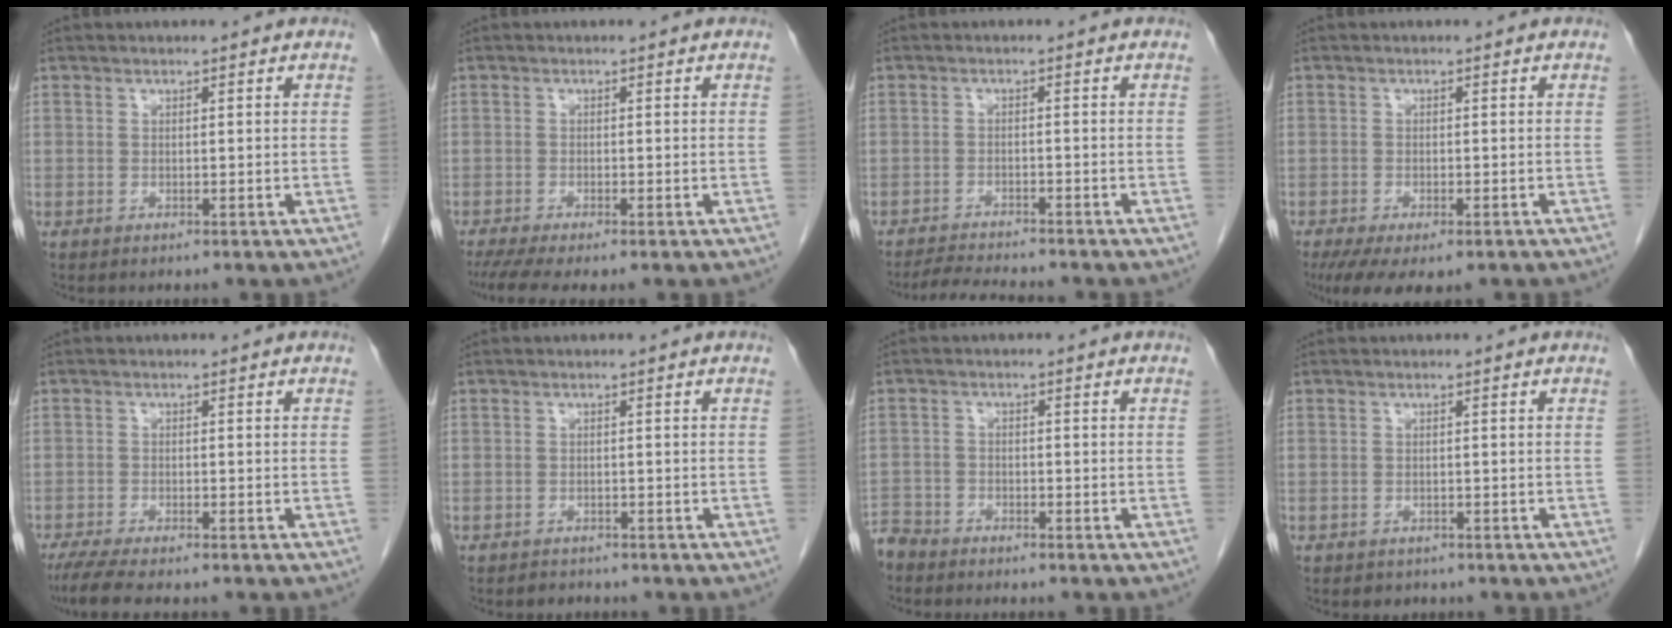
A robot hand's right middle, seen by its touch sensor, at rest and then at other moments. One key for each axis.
{"total": 5.2, "fx": -3.9, "fy": 0.5, "fz": 3.4, "tx": -0.054, "ty": -0.013, "tz": -0.066}
{"total": 5.7, "fx": -5.4, "fy": 0.1, "fz": 1.8, "tx": -0.030, "ty": -0.016, "tz": -0.088}
{"total": 8.7, "fx": -6.0, "fy": 3.3, "fz": 5.4, "tx": -0.084, "ty": -0.014, "tz": -0.089}
{"total": 5.9, "fx": -4.9, "fy": 0.6, "fz": 3.3, "tx": -0.057, "ty": -0.016, "tz": -0.080}
{"total": 1.3, "fx": -1.1, "fy": 0.7, "fz": -0.3, "tx": -0.003, "ty": 0.000, "tz": -0.019}
{"total": 4.0, "fx": -3.8, "fy": 1.2, "fz": 0.0, "tx": 0.002, "ty": -0.006, "tz": -0.077}
{"total": 1.4, "fx": -1.1, "fy": 0.9, "fz": 0.0, "tx": -0.008, "ty": 0.001, "tz": -0.016}